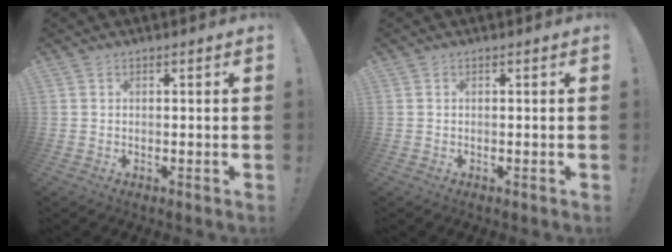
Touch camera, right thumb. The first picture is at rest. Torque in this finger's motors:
{"motor_torque": [0.00, 0.00, 0.00, 0.00, 0.00]}